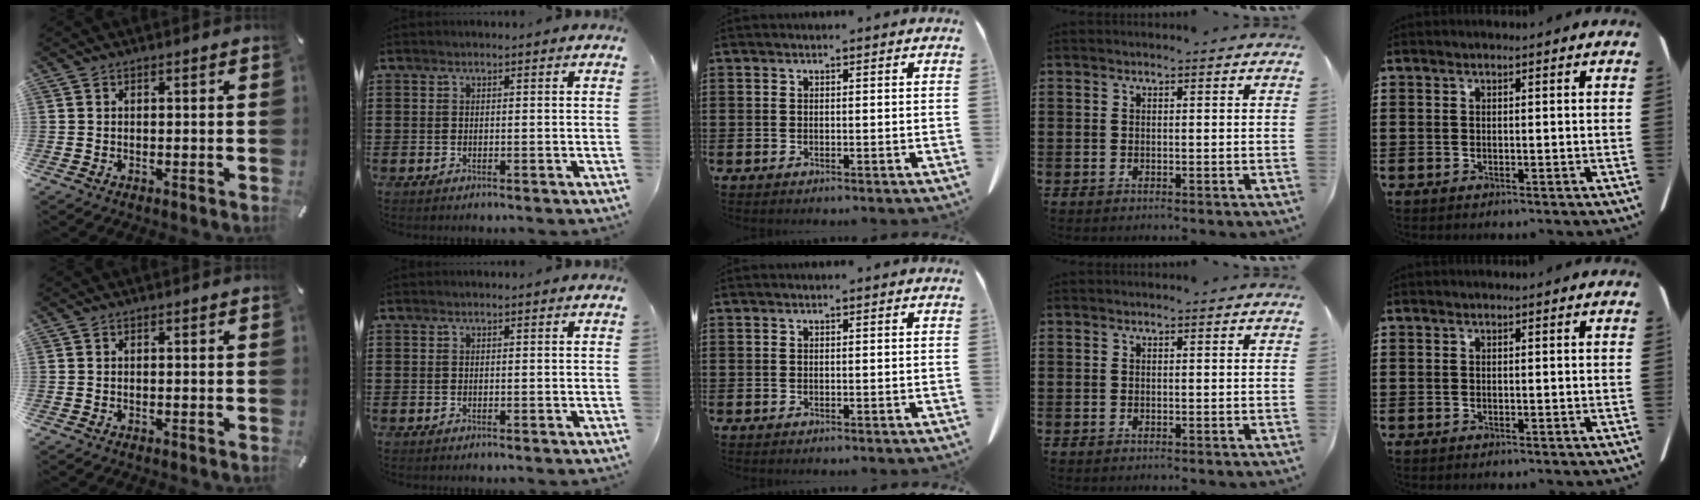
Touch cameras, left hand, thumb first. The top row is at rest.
{}